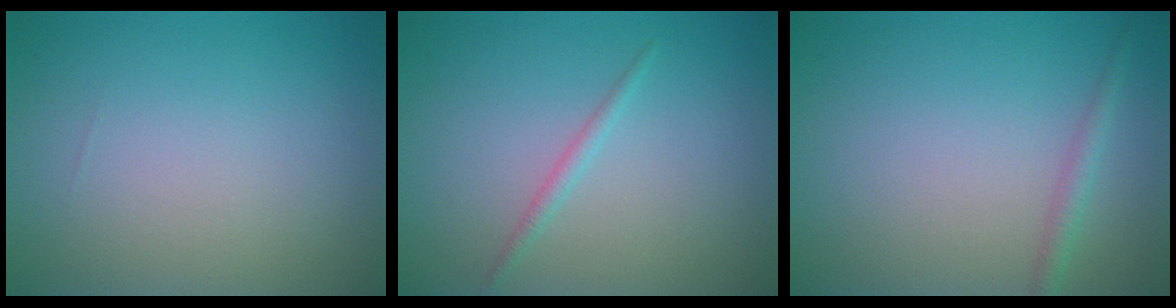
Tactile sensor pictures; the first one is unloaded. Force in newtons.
{"total": 1.0, "press": 1.0, "slide": 0.0}
{"total": 1.5, "press": 1.5, "slide": 0.0}